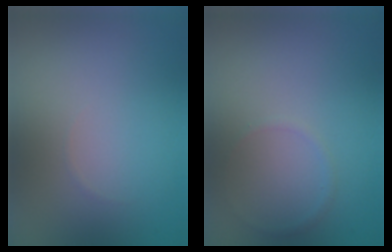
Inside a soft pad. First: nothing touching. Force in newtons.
{"total": 0.6, "press": 0.6, "slide": 0.1}